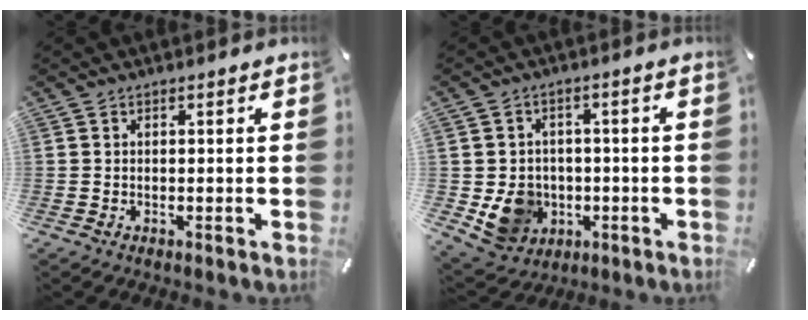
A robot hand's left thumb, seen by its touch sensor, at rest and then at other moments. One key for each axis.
{"total": 9.4, "fx": -1.7, "fy": 8.8, "fz": 3.0, "tx": -0.071, "ty": 0.004, "tz": -0.026}